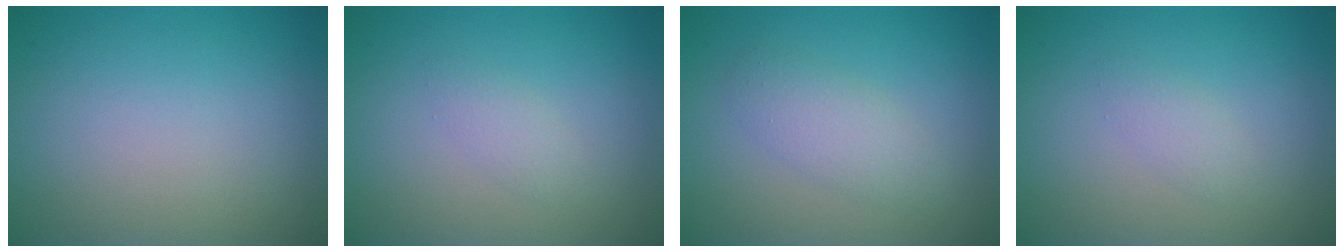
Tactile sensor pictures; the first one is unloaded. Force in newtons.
{"total": 1.3, "press": 1.3, "slide": 0.0}
{"total": 2.5, "press": 2.5, "slide": 0.1}
{"total": 1.3, "press": 1.3, "slide": 0.0}